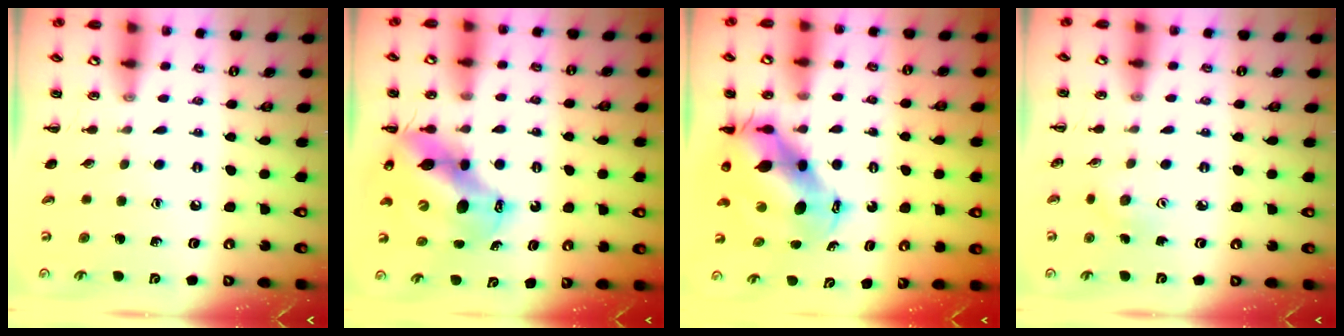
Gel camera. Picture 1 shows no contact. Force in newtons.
{"total": 12.5, "press": 12.1, "slide": 3.0}
{"total": 10.8, "press": 10.4, "slide": 3.0}
{"total": 3.1, "press": 3.0, "slide": 0.8}